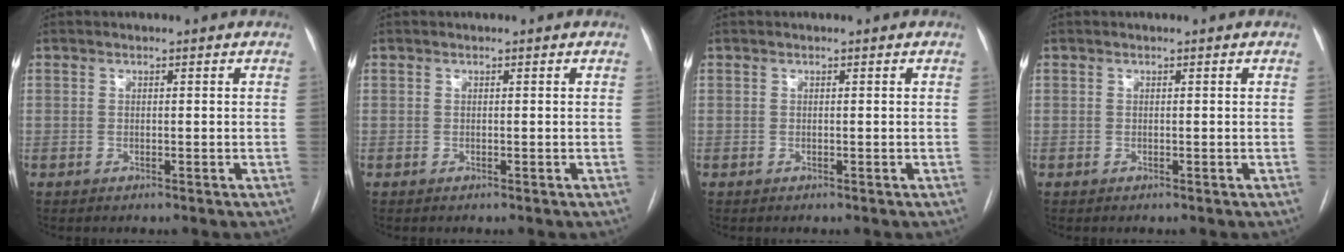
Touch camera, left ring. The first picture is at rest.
{"total": 0.0}
{"total": 0.0}
{"total": 0.0}